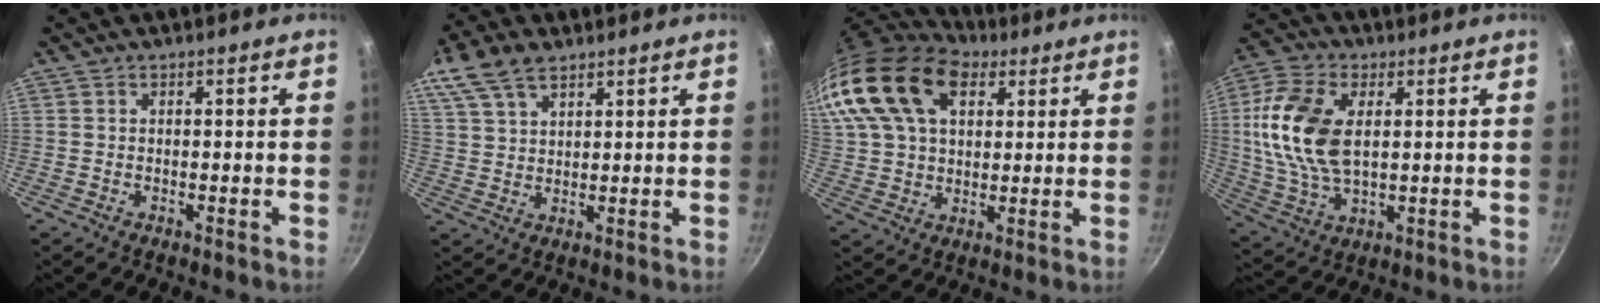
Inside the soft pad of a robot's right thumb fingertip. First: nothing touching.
{"total": 11.3, "force": [7.2, 6.0, 6.3], "torque": [-0.126, 0.007, 0.141]}
{"total": 24.8, "force": [12.6, 15.4, 14.8], "torque": [-0.313, 0.020, 0.231]}
{"total": 16.0, "force": [2.6, 9.4, 12.7], "torque": [-0.243, 0.000, 0.048]}